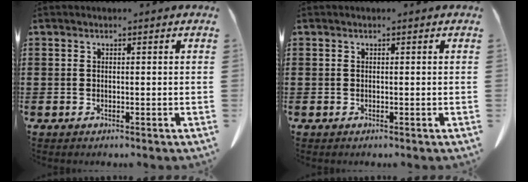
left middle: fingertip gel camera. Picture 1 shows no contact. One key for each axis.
{"total": 0.0}